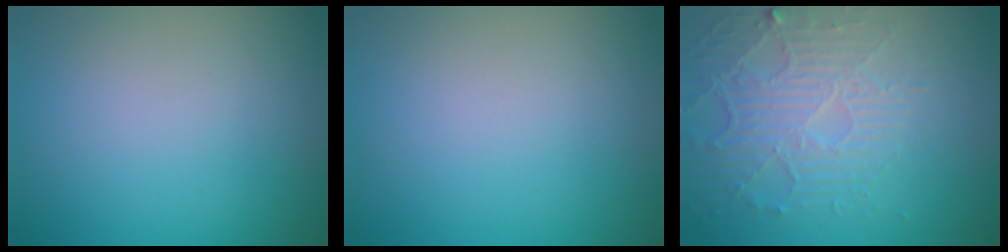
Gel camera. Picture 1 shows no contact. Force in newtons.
{"total": 0.0}
{"total": 5.0, "press": 3.4, "slide": 3.6}